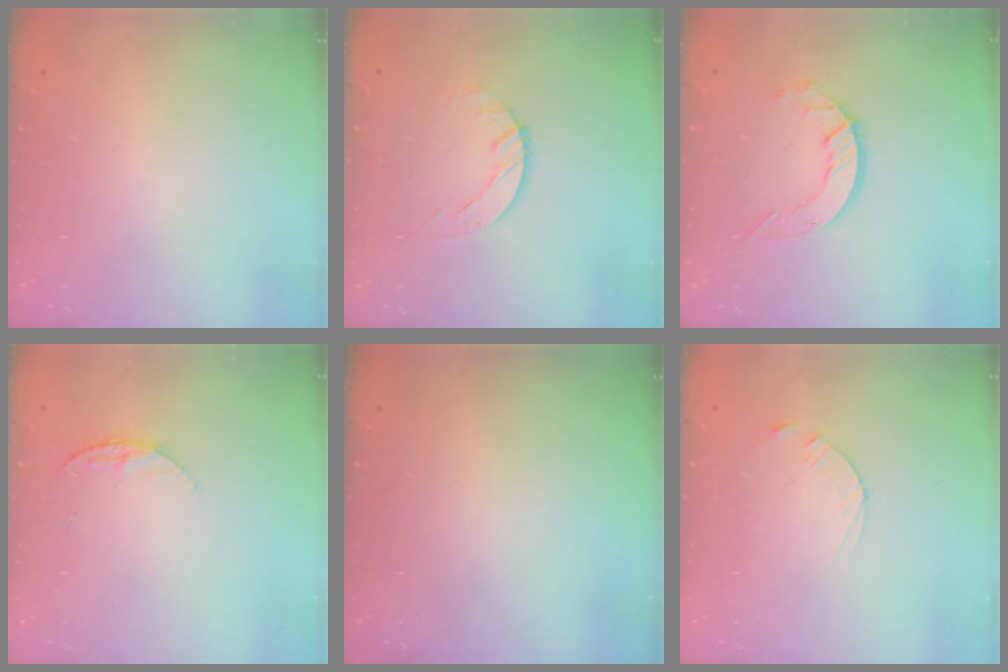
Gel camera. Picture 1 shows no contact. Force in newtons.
{"total": 1.4, "press": 1.4, "slide": 0.2}
{"total": 8.7, "press": 8.6, "slide": 0.8}
{"total": 6.5, "press": 6.5, "slide": 0.7}
{"total": 0.0}
{"total": 2.5, "press": 2.5, "slide": 0.3}